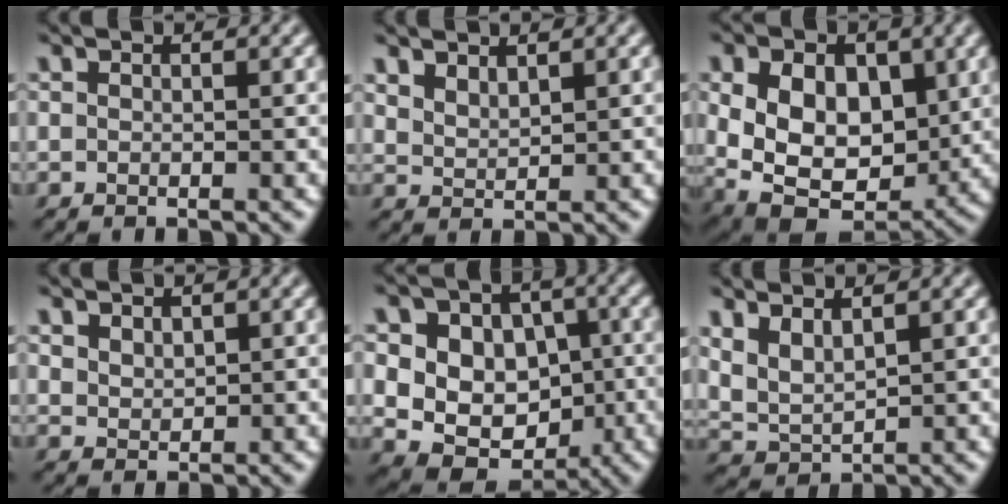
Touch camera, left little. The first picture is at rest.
{"total": 1.9, "force": [1.4, 0.7, 1.0], "torque": [-0.026, 0.001, 0.030]}
{"total": 11.5, "force": [0.2, 8.0, 8.3], "torque": [-0.125, -0.006, 0.005]}
{"total": 1.3, "force": [0.7, 0.9, 0.7], "torque": [-0.023, -0.002, 0.013]}
{"total": 11.4, "force": [0.9, 9.5, 6.3], "torque": [-0.119, 0.037, -0.002]}
{"total": 3.0, "force": [1.4, 1.3, 2.2], "torque": [-0.058, -0.003, 0.028]}